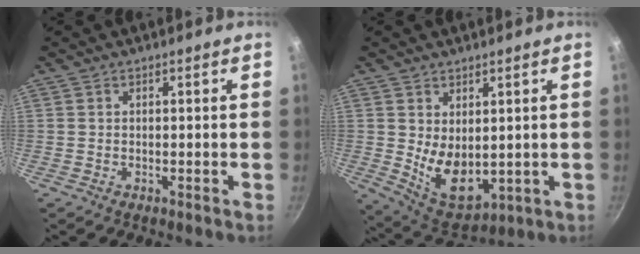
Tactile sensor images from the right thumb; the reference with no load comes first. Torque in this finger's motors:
{"motor_torque": [-0.49, 0.99, 1.10, 0.25, 0.10]}